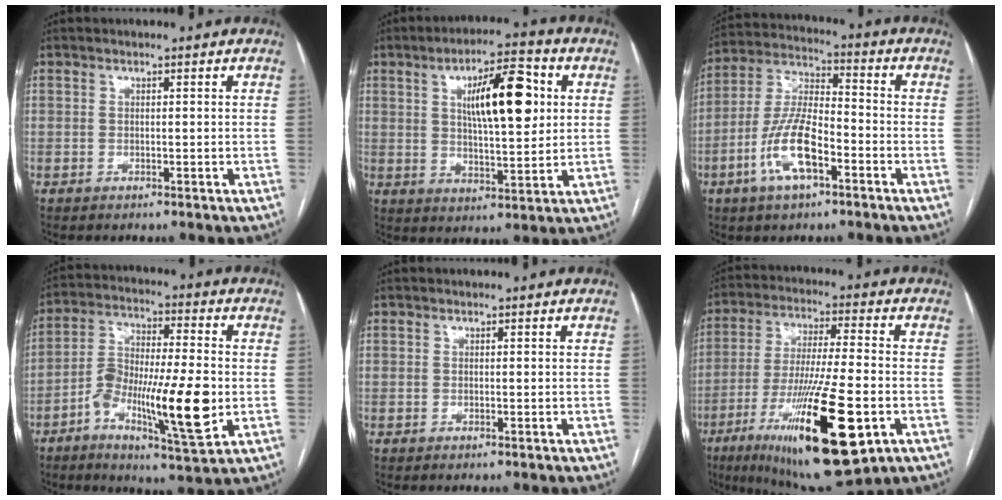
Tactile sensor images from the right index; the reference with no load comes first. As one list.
[{"total": 12.7, "force": [3.5, 3.5, 11.8], "torque": [-0.189, 0.013, 0.056]}, {"total": 11.8, "force": [-4.8, 4.0, 10.0], "torque": [-0.212, 0.009, -0.090]}, {"total": 14.8, "force": [-3.9, 2.5, 14.0], "torque": [-0.262, -0.002, -0.066]}, {"total": 0.0}, {"total": 21.5, "force": [-8.6, 3.2, 19.5], "torque": [-0.338, -0.040, -0.136]}]